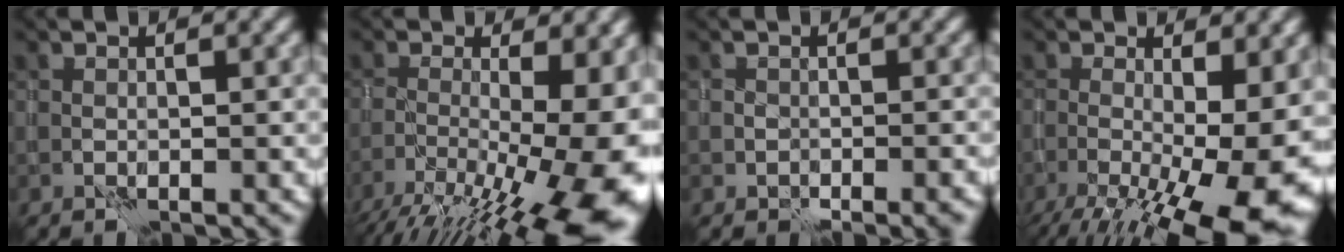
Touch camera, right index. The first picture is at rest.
{"total": 16.2, "force": [-6.4, 5.7, 13.7], "torque": [-0.200, -0.016, -0.088]}
{"total": 1.9, "force": [-1.4, 1.1, 0.7], "torque": [-0.009, 0.003, -0.013]}
{"total": 15.2, "force": [-4.3, 5.4, 13.5], "torque": [-0.182, -0.023, -0.052]}